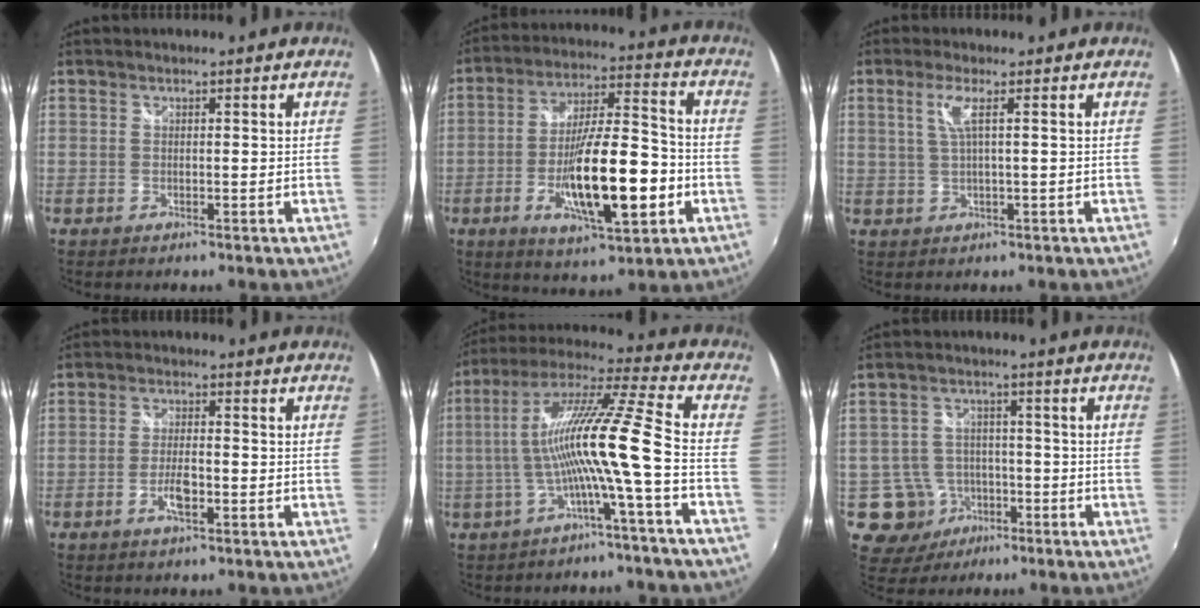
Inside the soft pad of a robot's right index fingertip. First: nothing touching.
{"total": 17.3, "force": [-5.1, 4.5, 15.9], "torque": [-0.283, -0.007, -0.080]}
{"total": 3.3, "force": [0.9, -0.5, 3.2], "torque": [-0.060, 0.001, 0.021]}
{"total": 4.3, "force": [-1.8, 1.4, 3.7], "torque": [-0.076, -0.003, -0.034]}
{"total": 13.1, "force": [-3.2, -1.8, 12.6], "torque": [-0.219, 0.004, -0.058]}
{"total": 8.8, "force": [-3.2, 8.0, 1.4], "torque": [-0.052, 0.023, -0.037]}